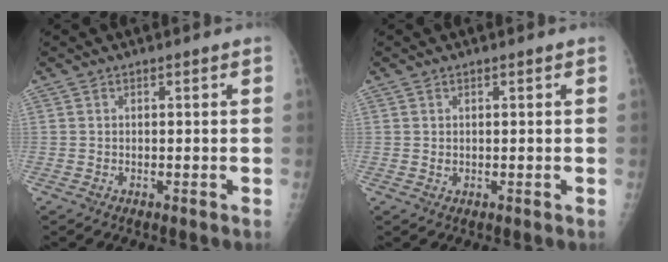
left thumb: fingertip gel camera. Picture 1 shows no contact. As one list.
[{"total": 0.7, "force": [0.3, 0.5, 0.5], "torque": [-0.005, -0.002, 0.007]}]